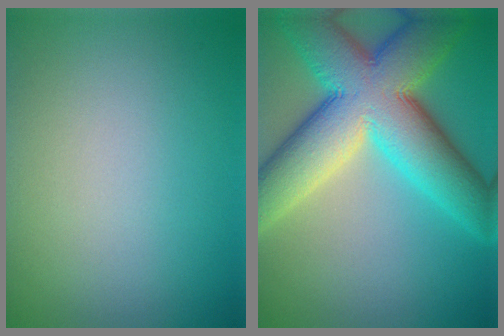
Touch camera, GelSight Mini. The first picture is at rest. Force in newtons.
{"total": 13.8, "press": 13.8, "slide": 0.6}